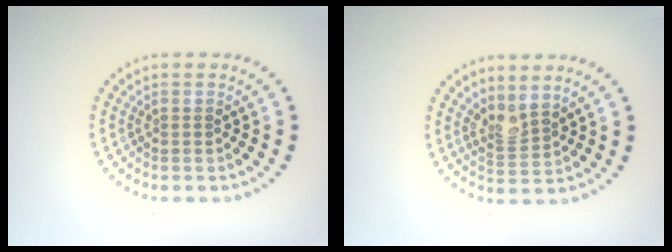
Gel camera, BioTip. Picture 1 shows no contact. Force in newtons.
{"total": 2.1, "press": 1.6, "slide": 1.4}